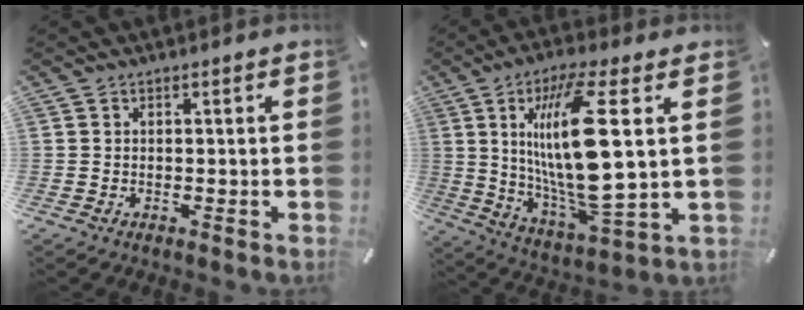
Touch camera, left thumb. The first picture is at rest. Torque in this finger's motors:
{"motor_torque": [2.50, 2.50, 1.02, -0.47, 0.52]}